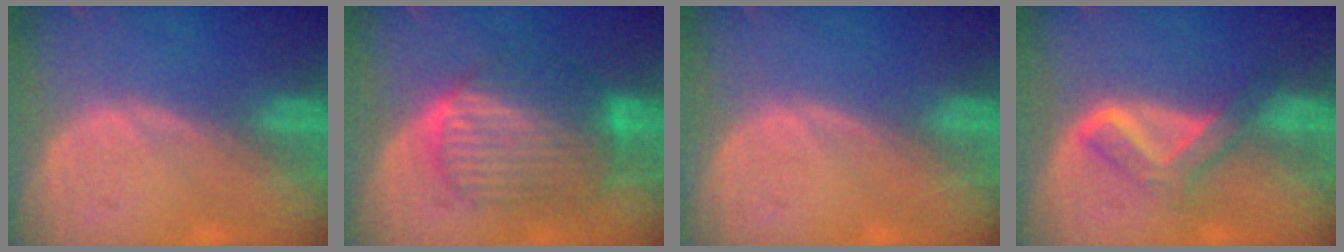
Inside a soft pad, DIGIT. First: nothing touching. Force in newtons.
{"total": 9.5, "press": 9.4, "slide": 0.9}
{"total": 0.0}
{"total": 5.2, "press": 5.1, "slide": 0.7}